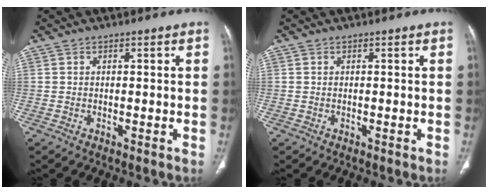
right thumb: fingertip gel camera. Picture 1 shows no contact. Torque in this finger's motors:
{"motor_torque": [0.89, 0.84, 0.21, -0.30, -0.05]}